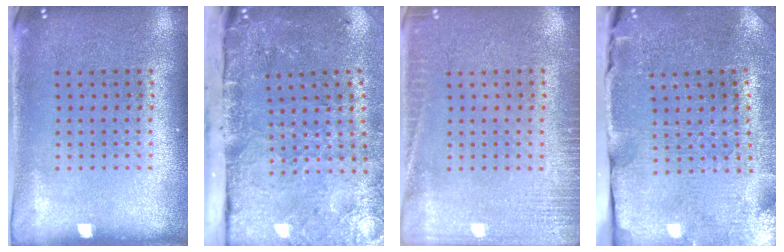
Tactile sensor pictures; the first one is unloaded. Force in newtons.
{"total": 5.1, "press": 3.7, "slide": 3.6}
{"total": 2.7, "press": 2.7, "slide": 0.5}
{"total": 3.6, "press": 3.5, "slide": 0.9}